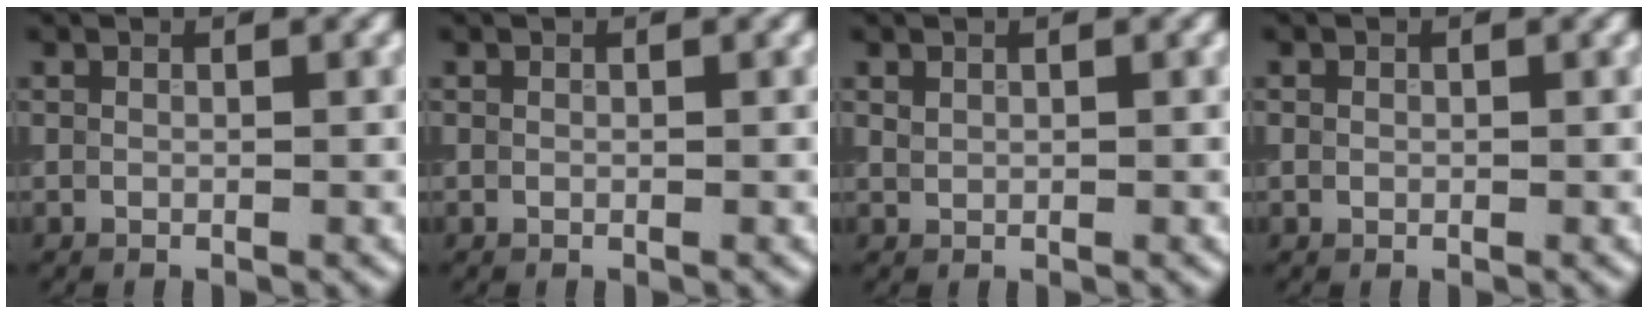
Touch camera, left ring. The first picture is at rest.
{"total": 0.0}
{"total": 0.6, "force": [0.3, 0.4, 0.2], "torque": [-0.006, 0.000, 0.009]}
{"total": 0.6, "force": [0.0, 0.6, 0.2], "torque": [0.000, -0.002, -0.001]}